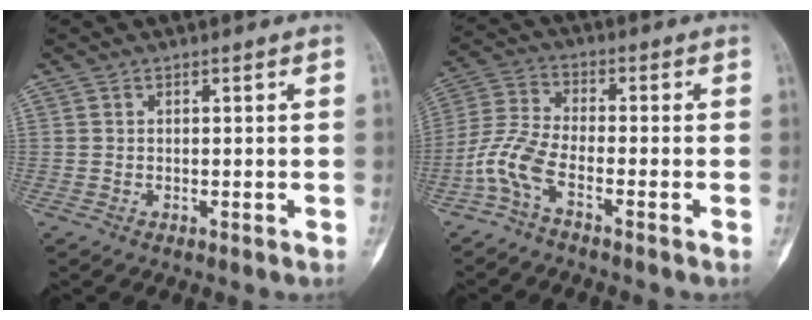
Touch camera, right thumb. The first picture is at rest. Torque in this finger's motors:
{"motor_torque": [0.03, 0.03, 0.37, 0.26, 0.08]}